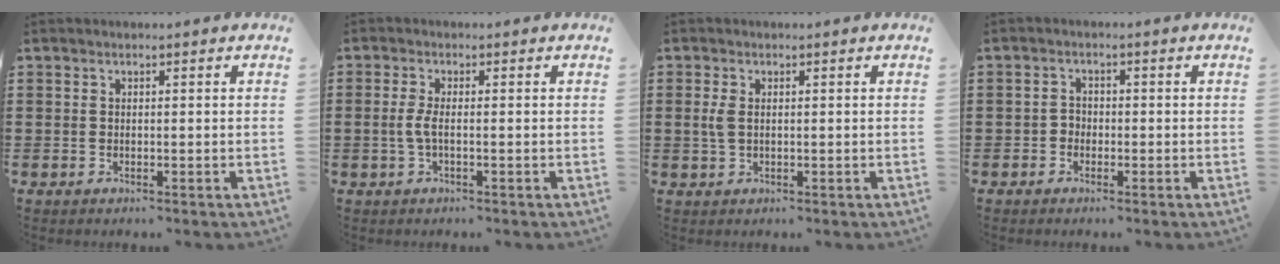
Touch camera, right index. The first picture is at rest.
{"total": 2.7, "force": [-0.5, 0.5, 2.6], "torque": [-0.071, -0.009, -0.017]}
{"total": 2.4, "force": [0.3, 1.3, 2.0], "torque": [-0.057, -0.001, -0.001]}
{"total": 1.5, "force": [-1.0, 1.1, 0.4], "torque": [-0.011, 0.002, -0.022]}